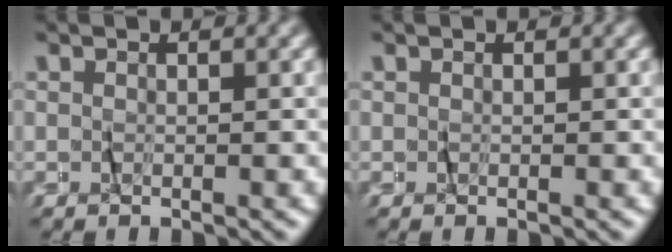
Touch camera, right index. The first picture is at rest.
{"total": 0.0}